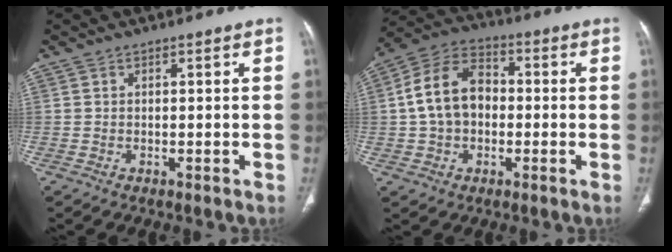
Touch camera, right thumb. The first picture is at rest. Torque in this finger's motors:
{"motor_torque": [0.09, 0.18, 0.85, -0.56, 0.07]}